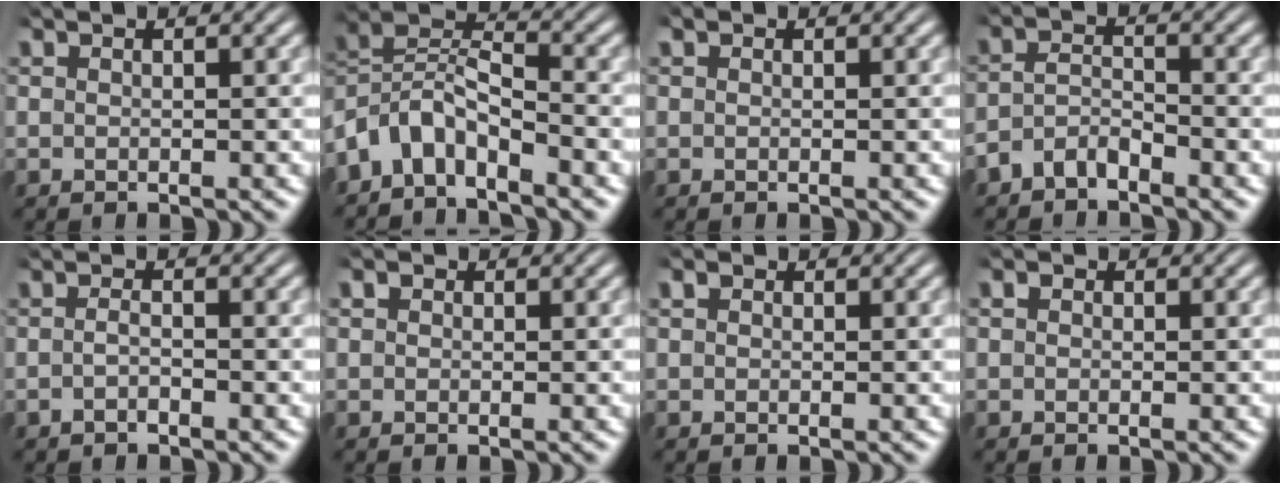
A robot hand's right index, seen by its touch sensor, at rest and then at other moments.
{"total": 8.0, "force": [-1.7, 6.5, 4.3], "torque": [-0.105, -0.017, -0.038]}
{"total": 0.0}
{"total": 3.3, "force": [-2.7, 1.4, 1.1], "torque": [-0.018, -0.010, -0.045]}
{"total": 1.5, "force": [-1.2, 0.4, 0.8], "torque": [-0.020, -0.010, -0.021]}
{"total": 1.0, "force": [0.3, 0.9, 0.4], "torque": [-0.010, -0.006, 0.004]}
{"total": 0.6, "force": [0.3, 0.5, 0.2], "torque": [-0.009, -0.007, 0.008]}
{"total": 0.7, "force": [0.1, 0.6, 0.3], "torque": [-0.007, -0.006, 0.001]}